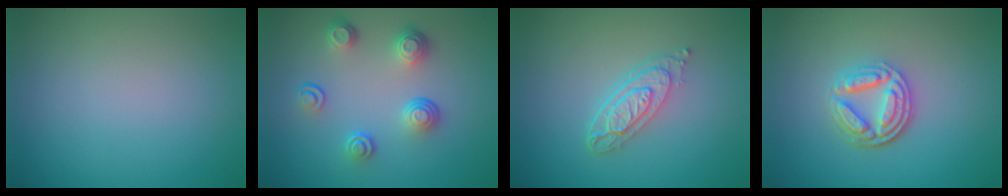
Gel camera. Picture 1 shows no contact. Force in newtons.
{"total": 3.8, "press": 2.8, "slide": 2.7}
{"total": 3.7, "press": 2.8, "slide": 2.3}
{"total": 4.3, "press": 3.4, "slide": 2.7}